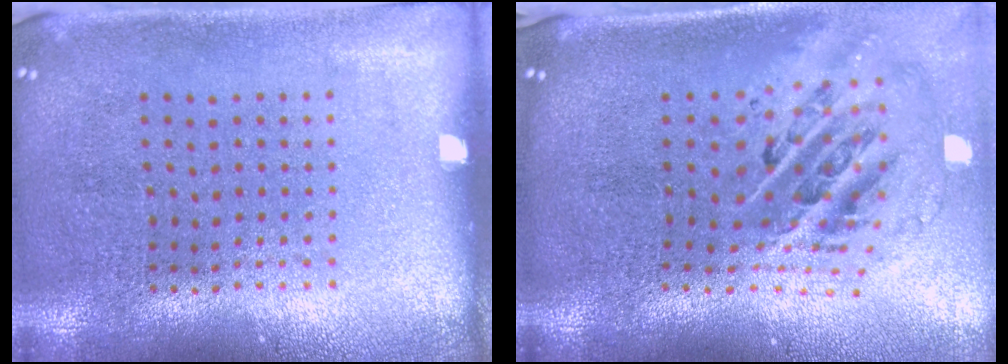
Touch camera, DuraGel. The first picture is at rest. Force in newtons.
{"total": 2.8, "press": 1.9, "slide": 2.1}